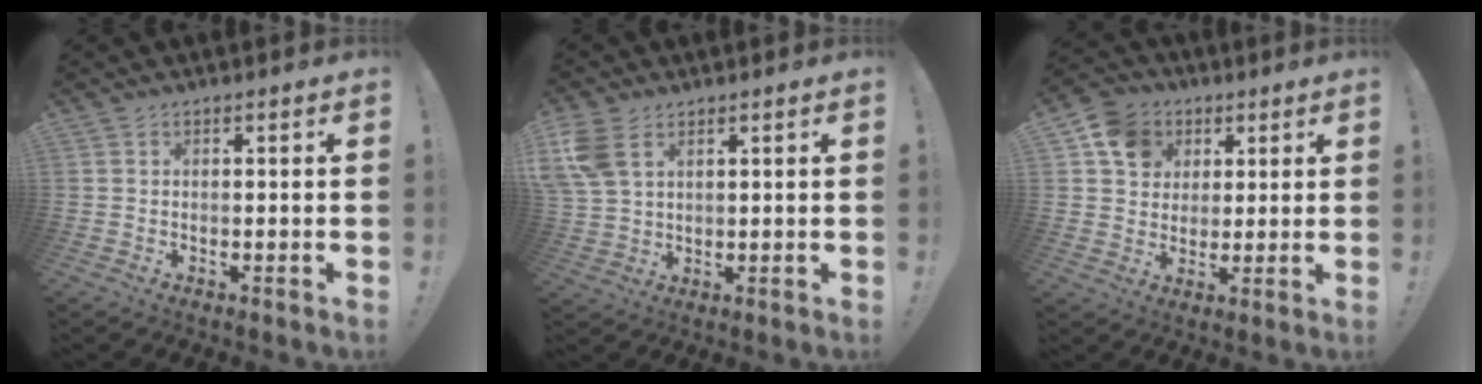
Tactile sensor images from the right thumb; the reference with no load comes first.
{"total": 8.3, "force": [3.8, 5.5, 5.0], "torque": [-0.100, -0.007, 0.077]}
{"total": 11.1, "force": [4.4, 9.5, 3.8], "torque": [-0.048, -0.018, 0.087]}